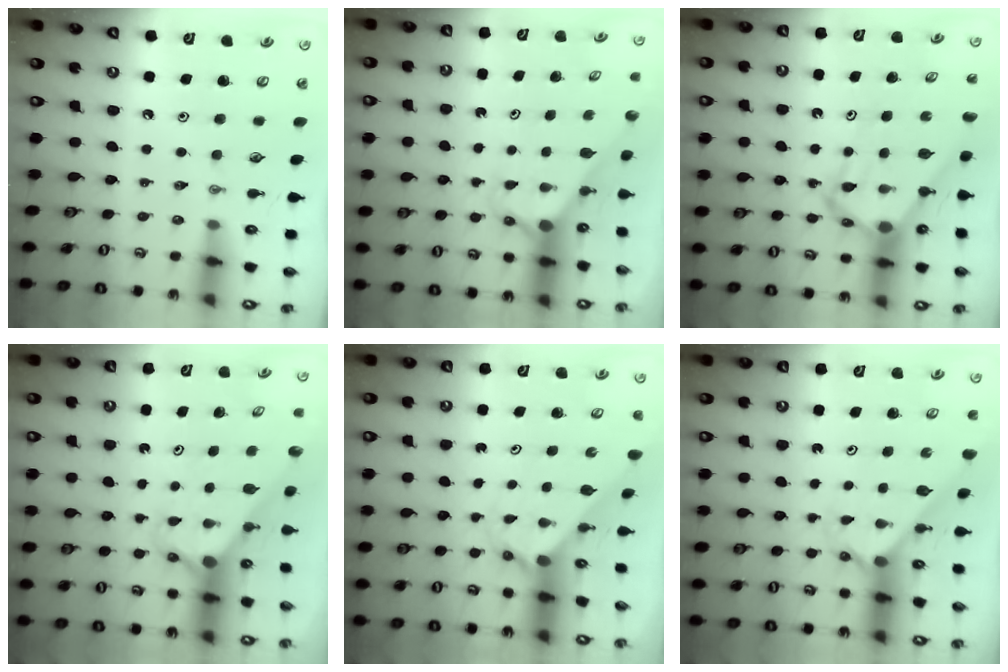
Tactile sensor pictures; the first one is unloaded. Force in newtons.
{"total": 2.8, "press": 2.8, "slide": 0.0}
{"total": 7.7, "press": 7.7, "slide": 0.8}
{"total": 2.8, "press": 2.8, "slide": 0.2}
{"total": 2.0, "press": 2.0, "slide": 0.2}
{"total": 1.9, "press": 1.9, "slide": 0.2}